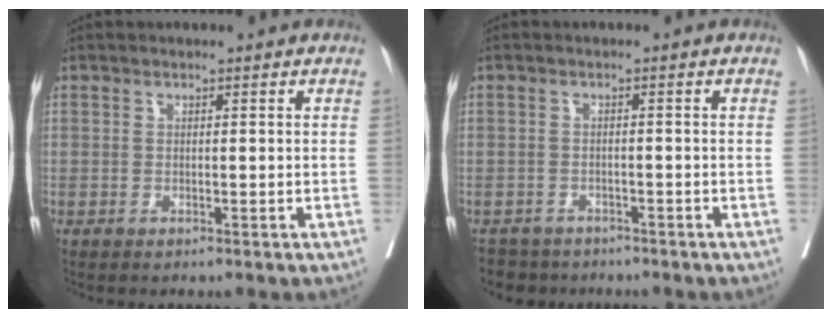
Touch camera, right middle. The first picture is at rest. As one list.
[{"total": 4.2, "force": [-3.6, 2.0, -0.3], "torque": [0.005, -0.001, -0.058]}]